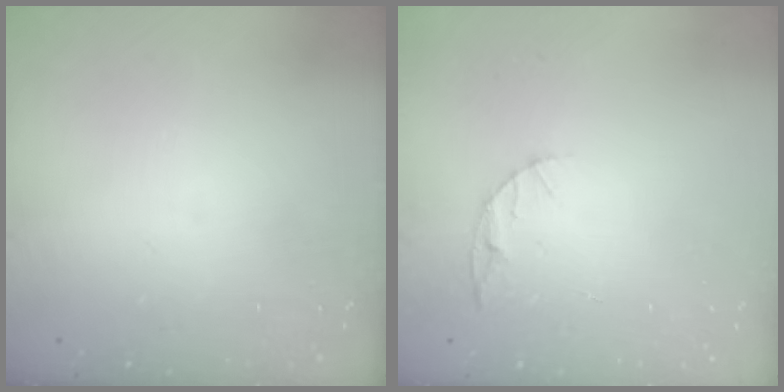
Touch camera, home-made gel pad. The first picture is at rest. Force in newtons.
{"total": 5.0, "press": 5.0, "slide": 0.4}